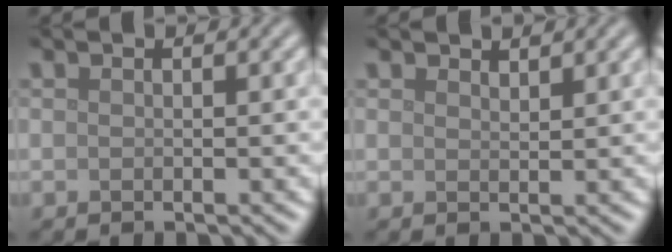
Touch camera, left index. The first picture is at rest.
{"total": 1.2, "force": [1.1, 0.2, 0.3], "torque": [-0.006, 0.001, 0.020]}